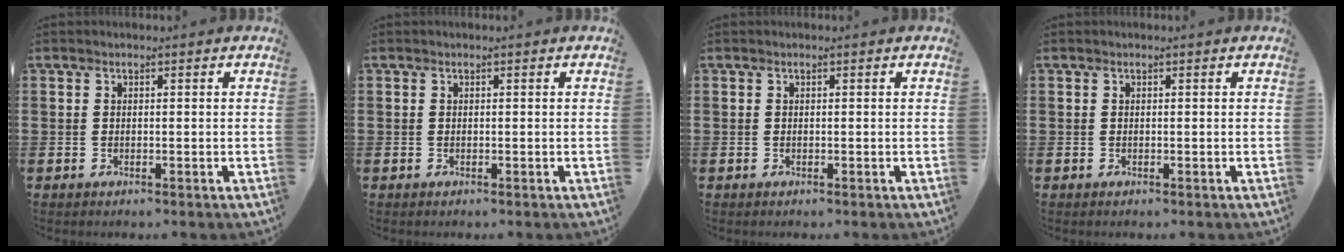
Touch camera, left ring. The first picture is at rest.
{"total": 0.0}
{"total": 0.0}
{"total": 0.0}